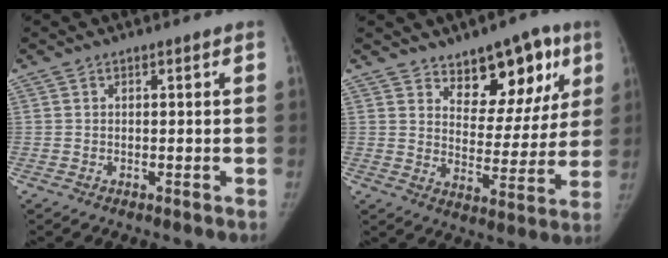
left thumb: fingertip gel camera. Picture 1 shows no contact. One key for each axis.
{"total": 13.6, "fx": 8.1, "fy": 7.6, "fz": 7.8, "tx": -0.047, "ty": -0.045, "tz": 0.121}